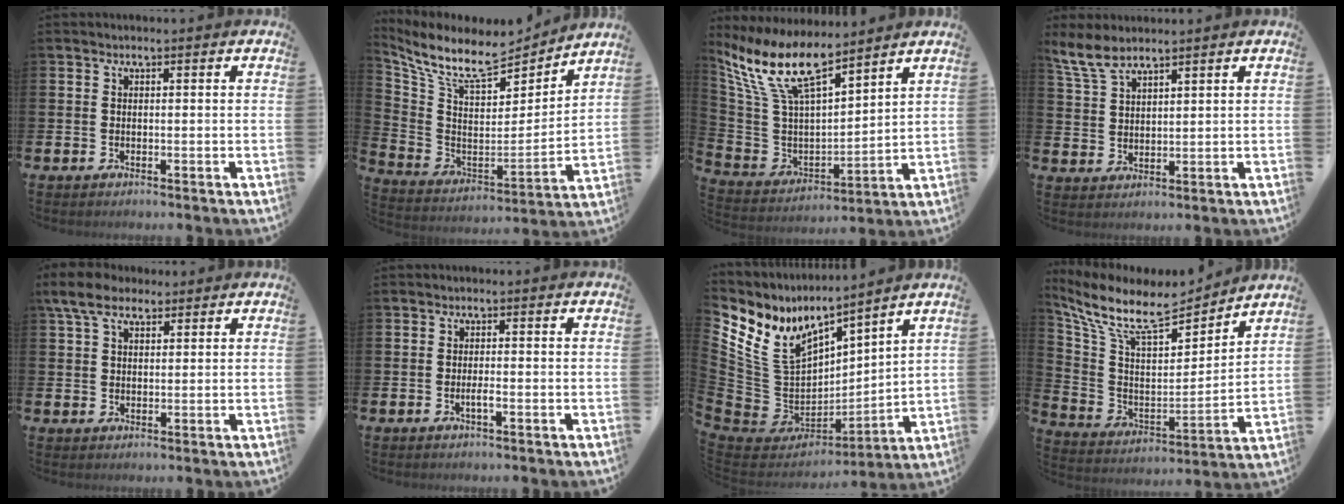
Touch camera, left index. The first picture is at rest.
{"total": 10.6, "force": [8.9, 3.5, 4.6], "torque": [-0.123, -0.058, 0.153]}
{"total": 11.9, "force": [9.5, 3.4, 6.3], "torque": [-0.164, -0.051, 0.169]}
{"total": 5.7, "force": [5.0, 1.6, 2.2], "torque": [-0.053, -0.016, 0.092]}
{"total": 6.3, "force": [4.8, 3.0, 2.8], "torque": [-0.049, -0.008, 0.085]}
{"total": 1.1, "force": [-0.5, 0.2, 1.0], "torque": [-0.023, 0.000, -0.008]}
{"total": 9.0, "force": [7.3, 4.8, 2.5], "torque": [-0.105, -0.066, 0.136]}
{"total": 10.7, "force": [8.8, 3.5, 4.9], "torque": [-0.129, -0.057, 0.150]}